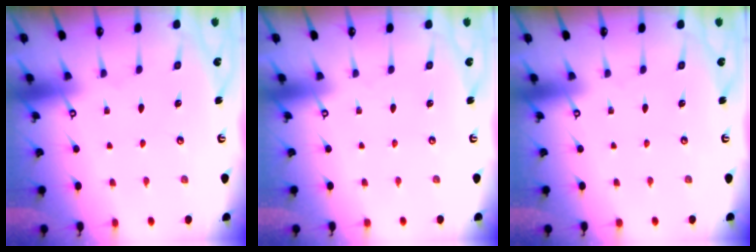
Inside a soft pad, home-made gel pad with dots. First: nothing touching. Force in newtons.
{"total": 0.0}
{"total": 0.0}